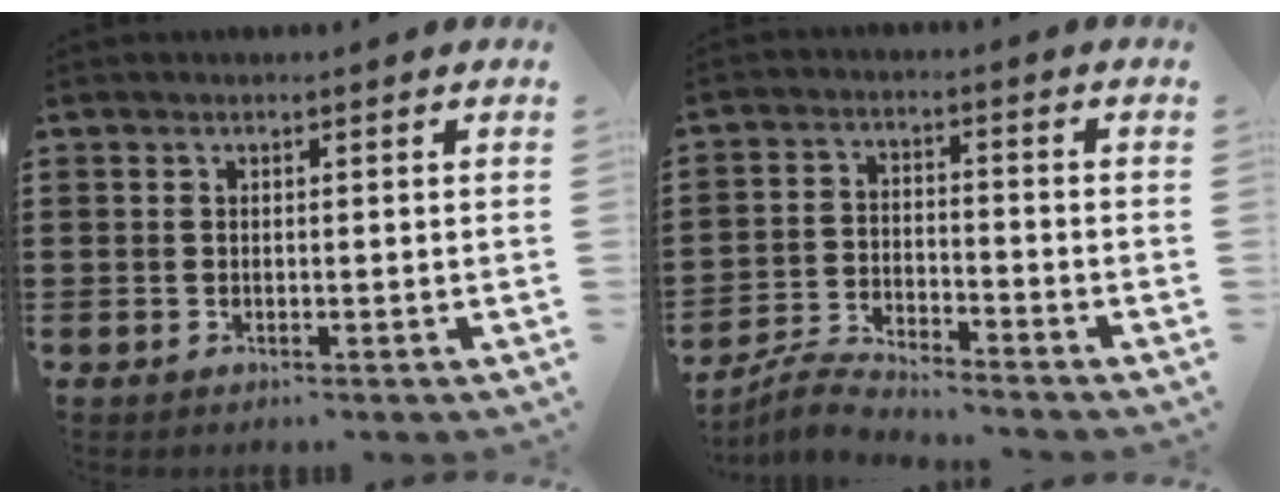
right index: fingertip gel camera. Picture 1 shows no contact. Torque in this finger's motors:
{"motor_torque": [-1.04, 1.10, -0.39, -0.21]}